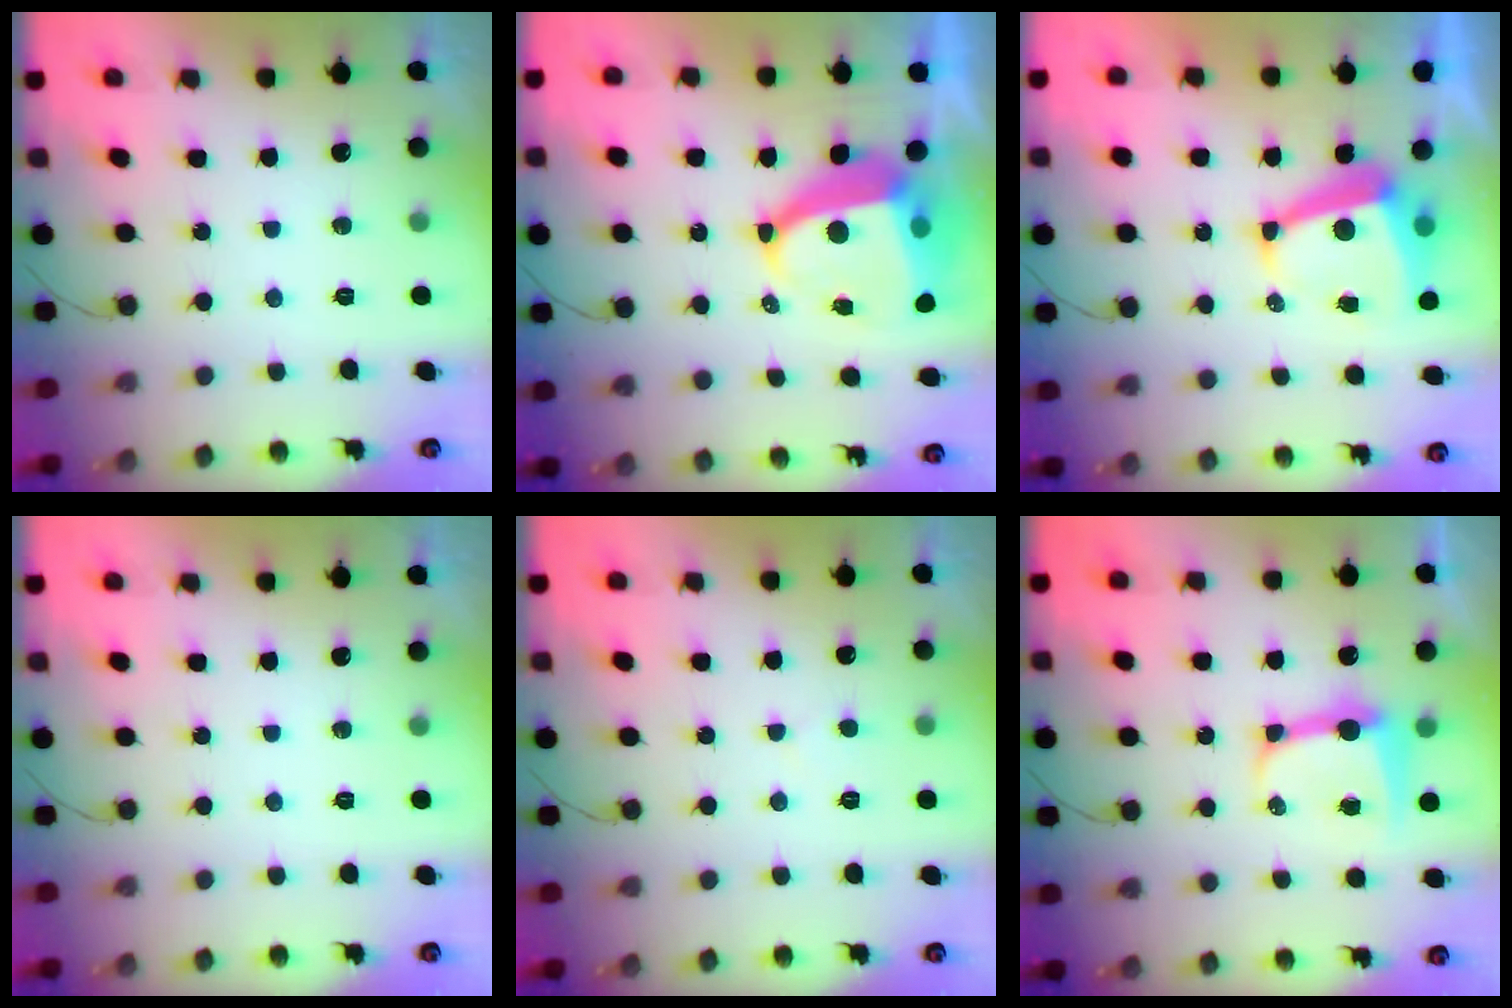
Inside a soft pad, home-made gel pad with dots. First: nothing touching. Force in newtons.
{"total": 11.2, "press": 11.1, "slide": 1.2}
{"total": 8.2, "press": 8.0, "slide": 1.3}
{"total": 0.0}
{"total": 1.4, "press": 1.3, "slide": 0.1}
{"total": 8.6, "press": 8.5, "slide": 0.7}